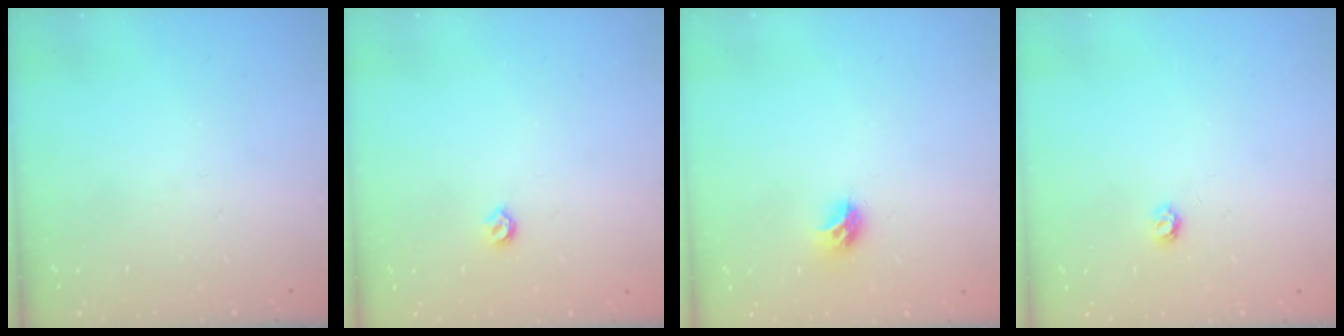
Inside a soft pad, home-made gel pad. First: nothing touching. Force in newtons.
{"total": 4.0, "press": 3.9, "slide": 0.8}
{"total": 7.5, "press": 7.4, "slide": 0.7}
{"total": 3.6, "press": 3.6, "slide": 0.3}